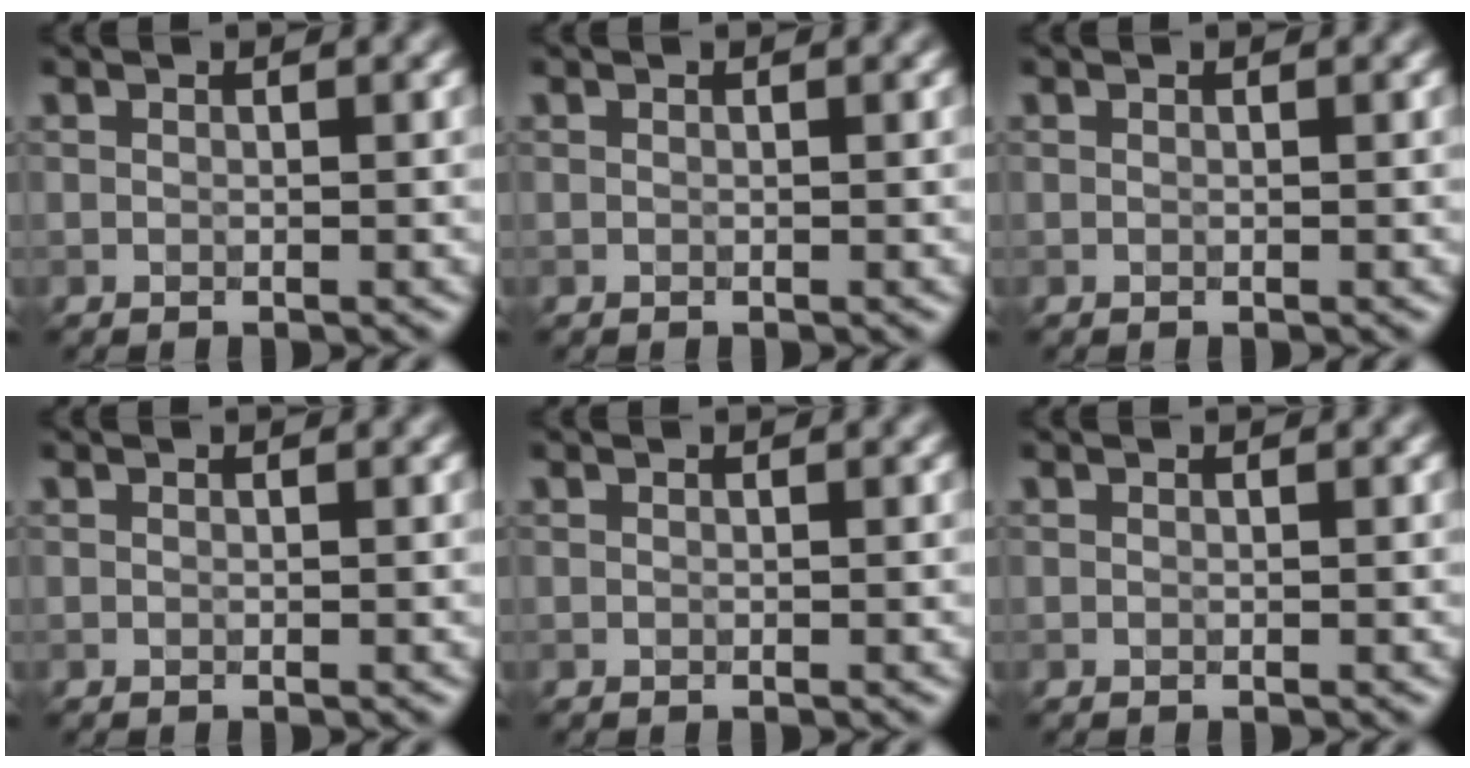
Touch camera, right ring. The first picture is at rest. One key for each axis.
{"total": 0.0}
{"total": 0.0}
{"total": 0.0}
{"total": 0.0}
{"total": 0.0}